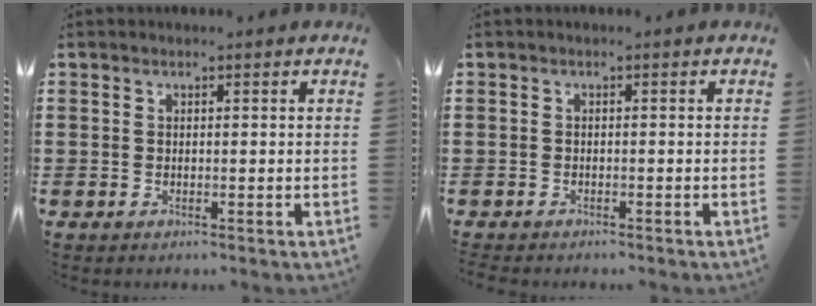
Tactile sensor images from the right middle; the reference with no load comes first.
{"total": 0.8, "force": [-0.8, 0.2, -0.1], "torque": [-0.001, 0.003, -0.018]}